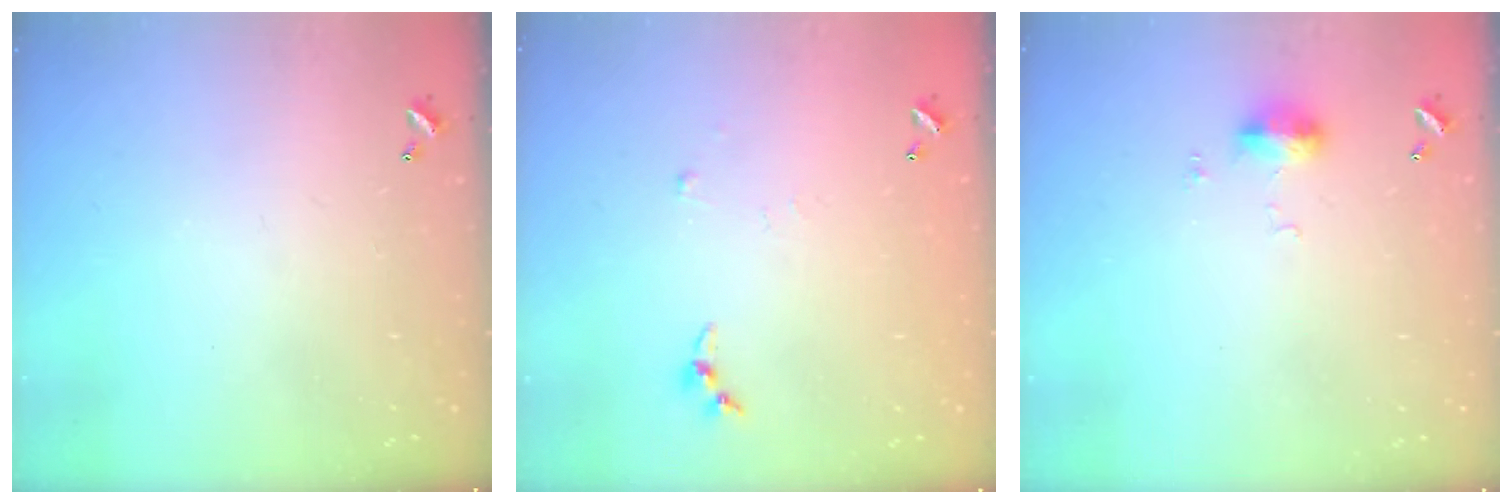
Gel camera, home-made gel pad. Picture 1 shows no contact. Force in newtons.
{"total": 3.0, "press": 2.9, "slide": 0.4}
{"total": 5.6, "press": 5.5, "slide": 0.8}